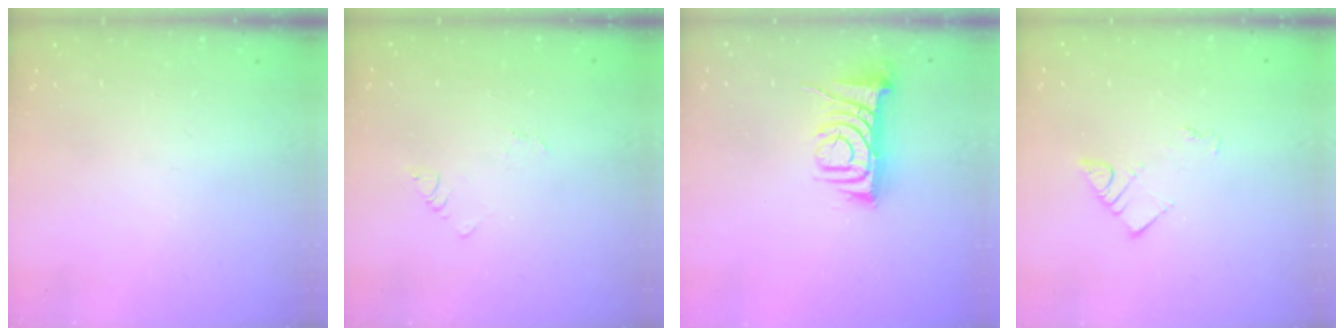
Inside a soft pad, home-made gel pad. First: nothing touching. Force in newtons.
{"total": 2.4, "press": 2.4, "slide": 0.3}
{"total": 8.1, "press": 8.1, "slide": 0.6}
{"total": 3.5, "press": 3.5, "slide": 0.4}